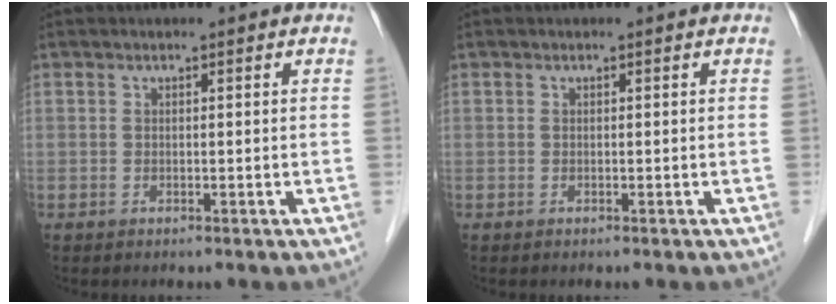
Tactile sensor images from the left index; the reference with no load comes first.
{"total": 0.0}